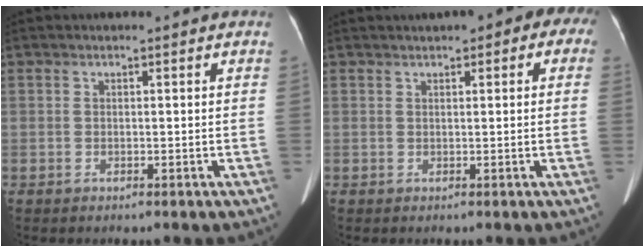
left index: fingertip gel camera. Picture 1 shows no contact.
{"total": 6.1, "force": [3.1, 3.0, 4.3], "torque": [-0.043, 0.038, 0.035]}